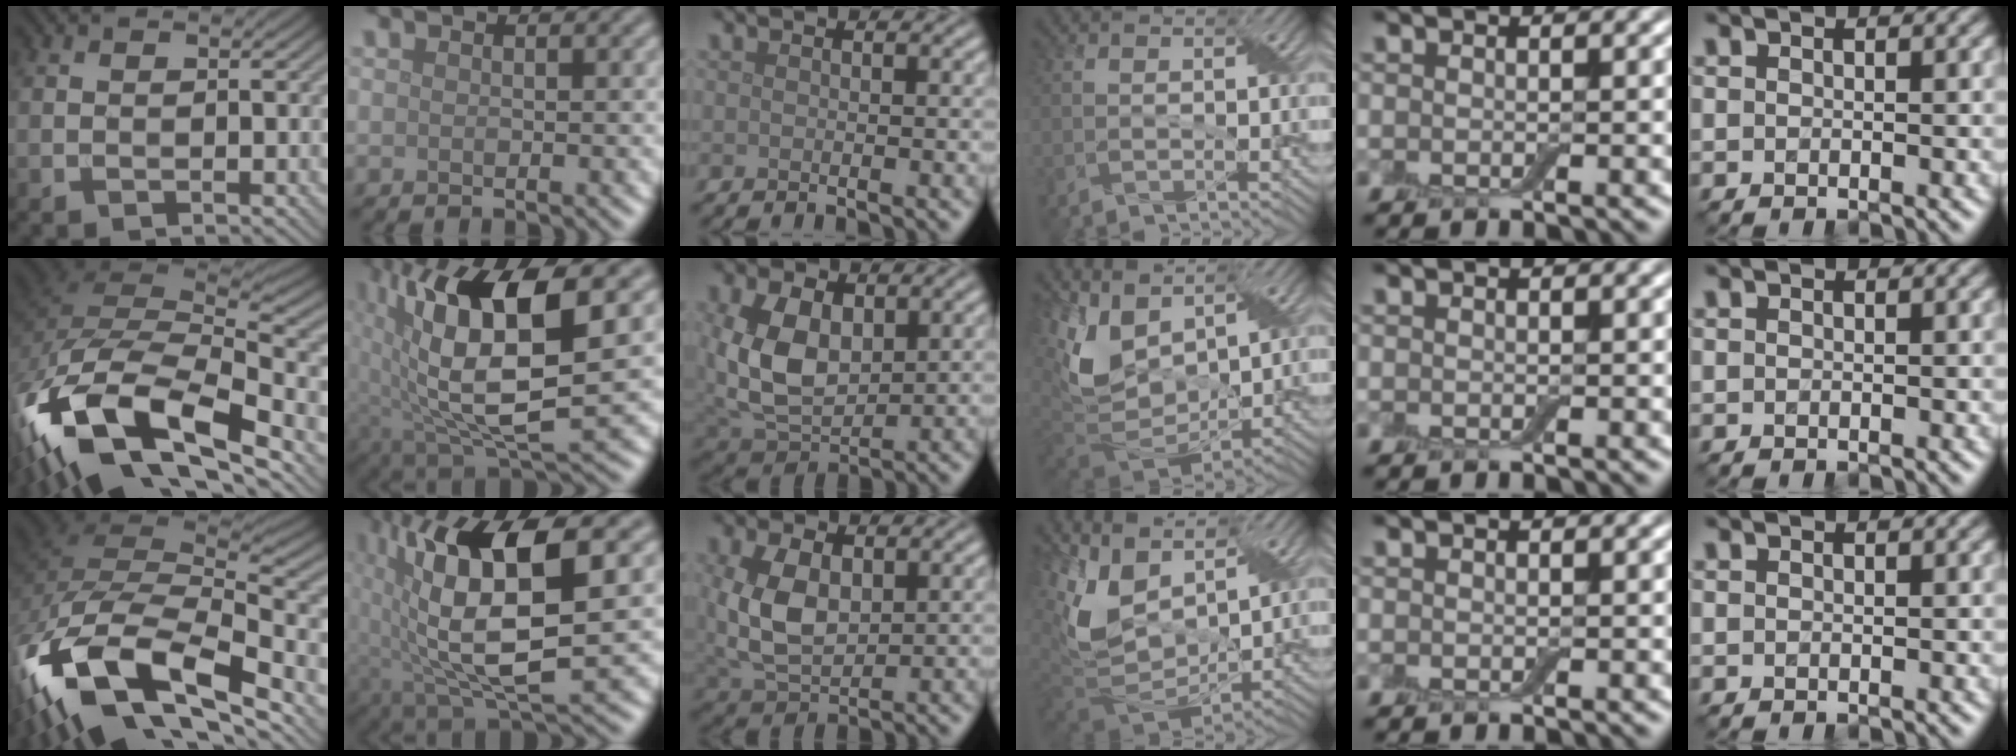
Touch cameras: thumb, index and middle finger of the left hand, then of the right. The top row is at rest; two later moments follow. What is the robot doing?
{"motion": "wrap", "object": "adhesive wrap"}